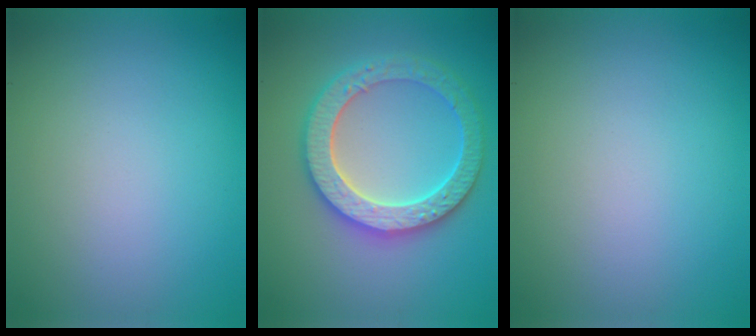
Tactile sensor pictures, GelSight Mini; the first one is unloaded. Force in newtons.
{"total": 6.1, "press": 6.0, "slide": 1.3}
{"total": 0.0}